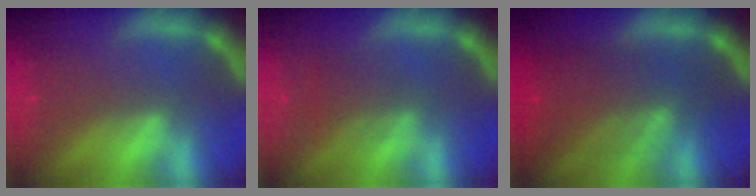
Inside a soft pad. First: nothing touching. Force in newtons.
{"total": 2.5}
{"total": 7.5}